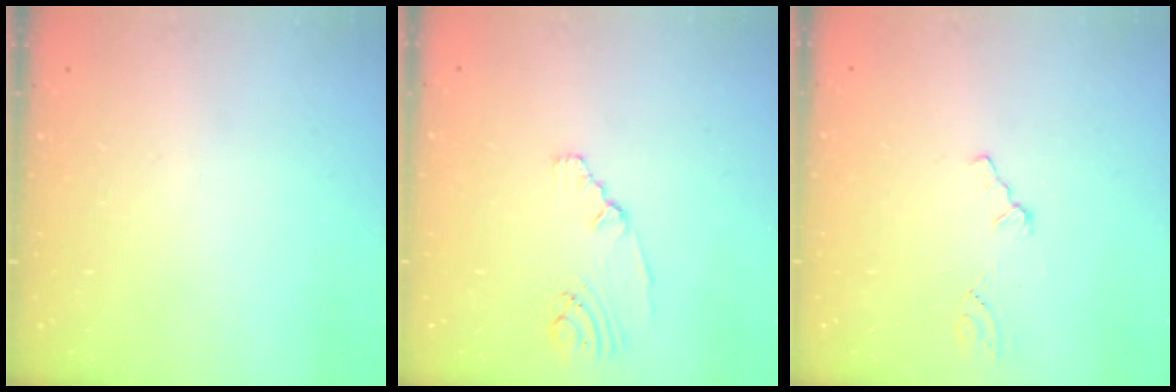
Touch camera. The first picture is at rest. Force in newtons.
{"total": 2.2, "press": 2.1, "slide": 0.6}
{"total": 0.5, "press": 0.5, "slide": 0.1}